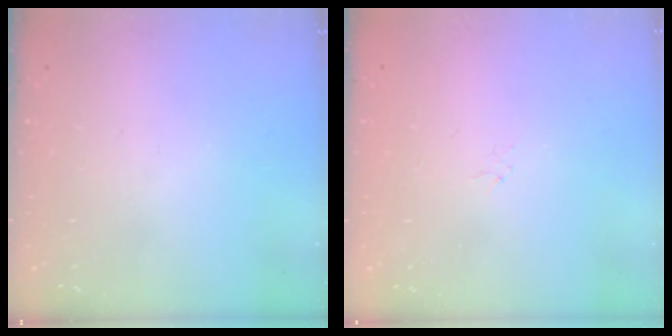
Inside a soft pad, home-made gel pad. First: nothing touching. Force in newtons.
{"total": 0.9, "press": 0.8, "slide": 0.4}